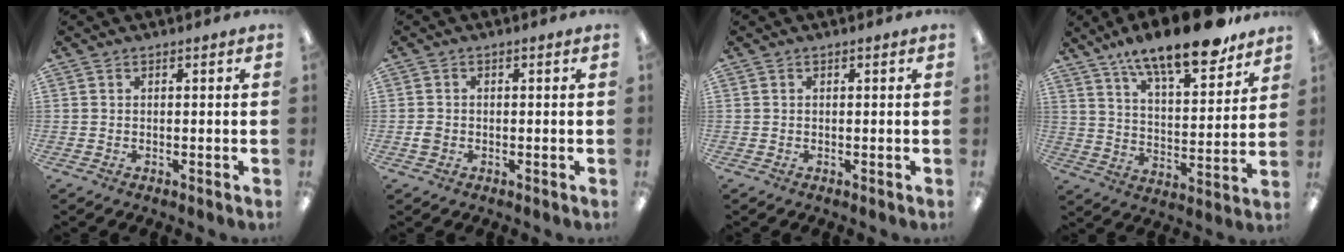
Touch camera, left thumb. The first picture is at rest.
{"total": 1.6, "force": [-0.4, 1.4, 0.8], "torque": [-0.014, 0.004, -0.009]}
{"total": 0.0}
{"total": 17.3, "force": [14.1, 4.3, 9.1], "torque": [-0.148, -0.088, 0.237]}